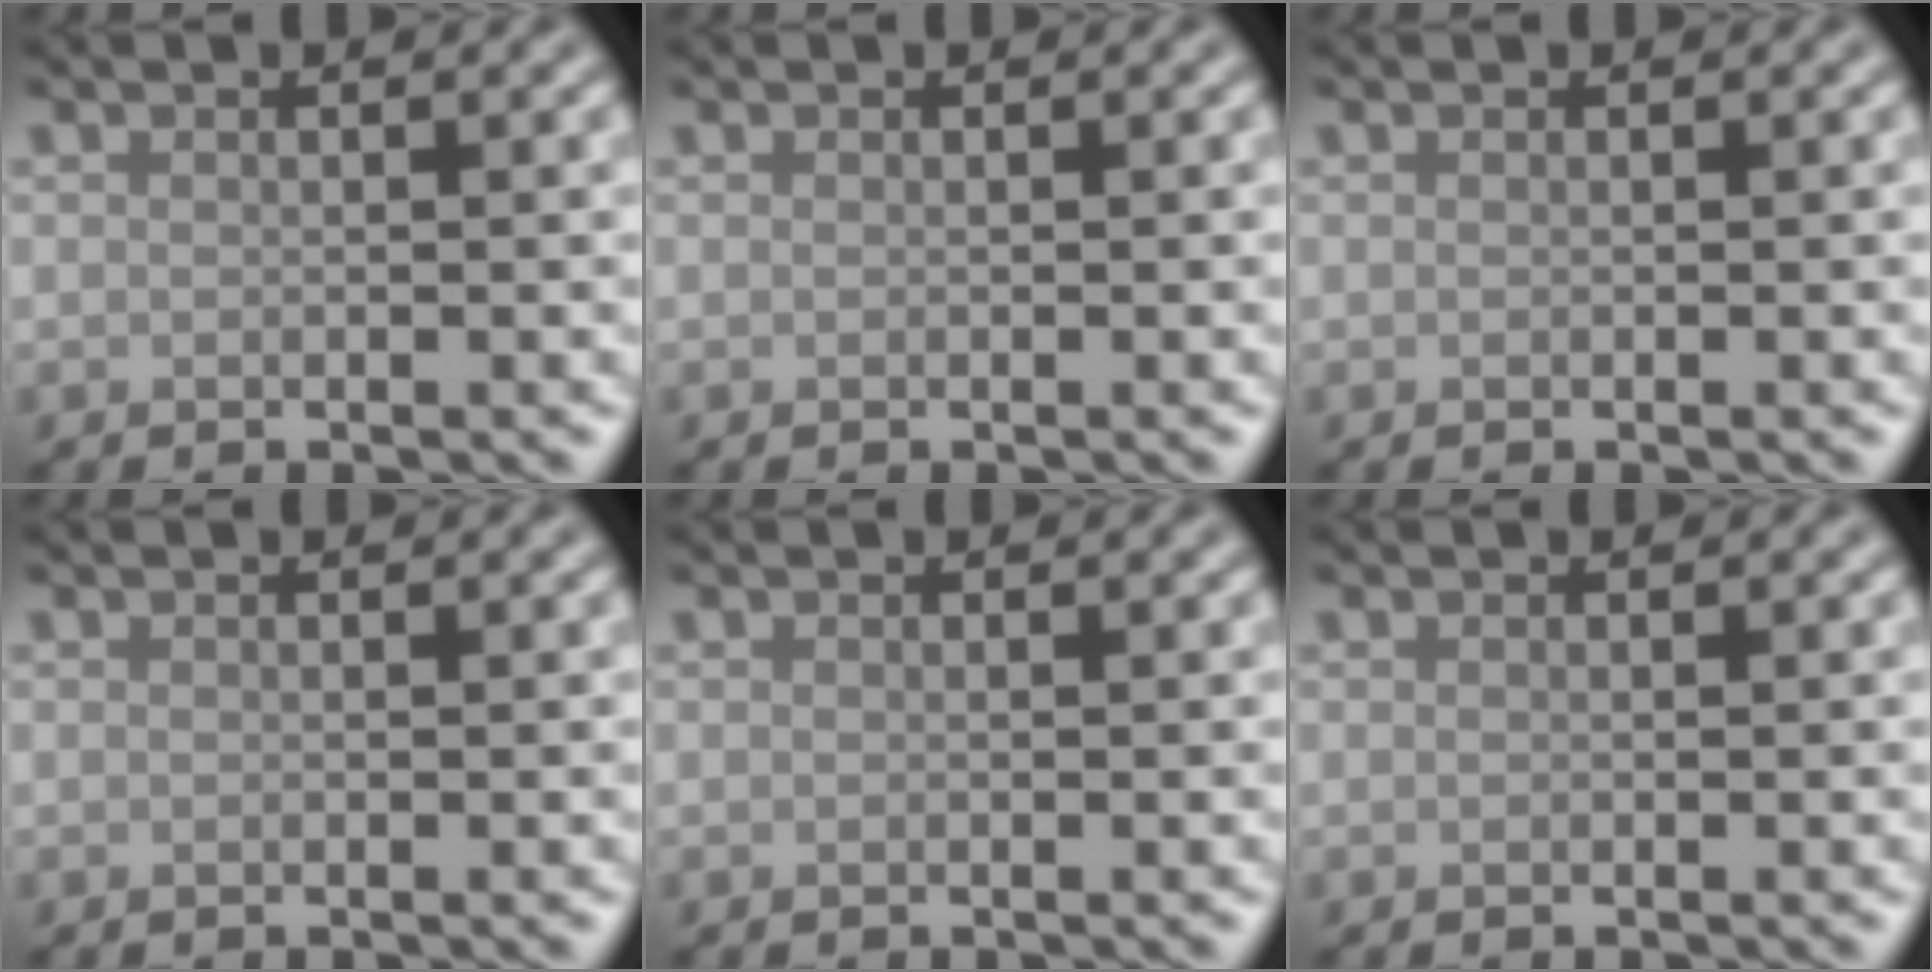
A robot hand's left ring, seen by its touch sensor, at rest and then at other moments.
{"total": 0.0}
{"total": 0.0}
{"total": 0.0}
{"total": 0.0}
{"total": 0.0}